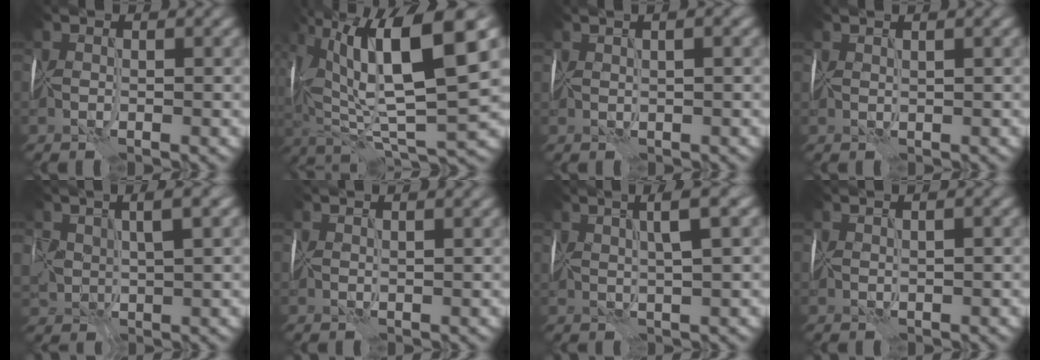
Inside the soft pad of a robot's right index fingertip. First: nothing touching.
{"total": 12.7, "force": [5.6, 3.4, 10.9], "torque": [-0.202, 0.021, 0.103]}
{"total": 2.6, "force": [1.7, 0.6, 1.8], "torque": [-0.012, 0.021, 0.024]}
{"total": 1.4, "force": [1.3, -0.2, 0.4], "torque": [0.001, 0.011, 0.024]}
{"total": 3.6, "force": [2.8, 1.2, 1.8], "torque": [-0.028, 0.013, 0.057]}
{"total": 2.3, "force": [2.0, 0.4, 1.1], "torque": [-0.008, 0.009, 0.029]}
{"total": 3.6, "force": [2.6, -0.3, 2.5], "torque": [-0.023, 0.021, 0.043]}
{"total": 1.4, "force": [1.3, -0.1, 0.7], "torque": [-0.002, 0.012, 0.024]}